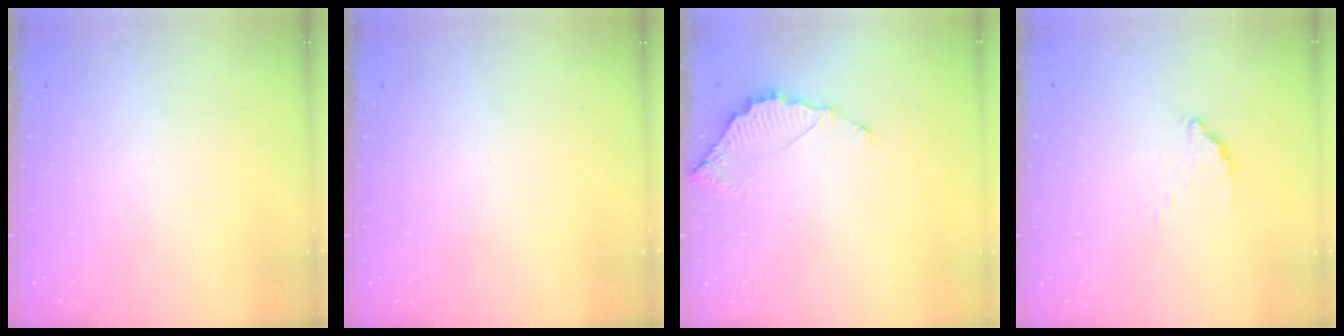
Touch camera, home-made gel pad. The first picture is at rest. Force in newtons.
{"total": 0.0}
{"total": 6.9, "press": 6.9, "slide": 0.4}
{"total": 3.4, "press": 3.4, "slide": 0.1}